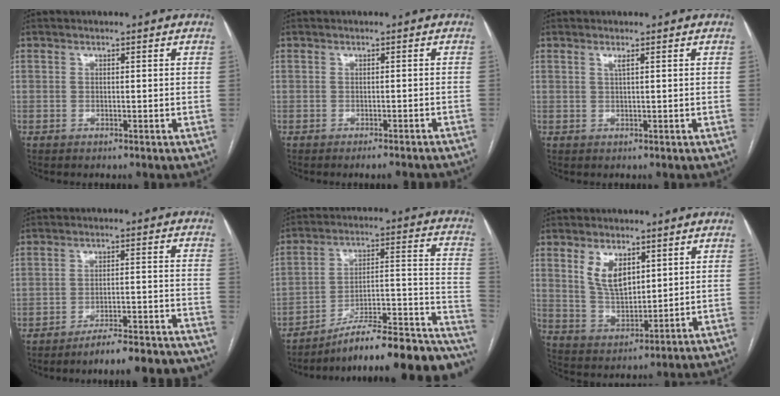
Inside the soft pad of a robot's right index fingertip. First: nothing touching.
{"total": 6.2, "force": [-5.7, 0.9, 2.2], "torque": [-0.014, -0.008, -0.068]}
{"total": 0.9, "force": [0.4, -0.2, 0.7], "torque": [-0.019, -0.001, 0.009]}
{"total": 19.4, "force": [-18.5, 1.1, 5.6], "torque": [-0.028, 0.017, -0.238]}
{"total": 25.9, "force": [-17.4, 5.7, 18.3], "torque": [-0.159, 0.033, -0.243]}
{"total": 7.2, "force": [3.2, 3.7, 5.2], "torque": [-0.103, 0.000, 0.072]}